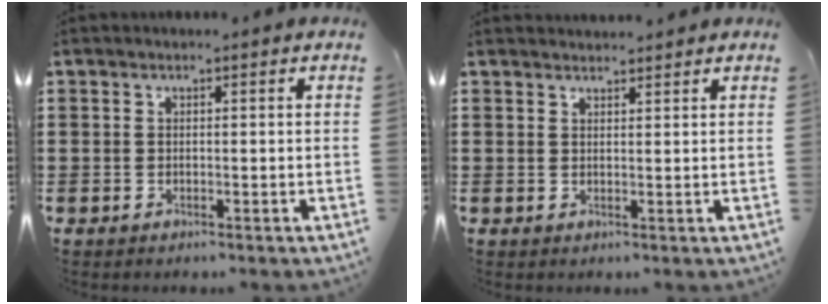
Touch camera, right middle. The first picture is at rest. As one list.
[{"total": 1.6, "force": [1.6, 0.2, 0.0], "torque": [0.004, -0.001, 0.028]}]